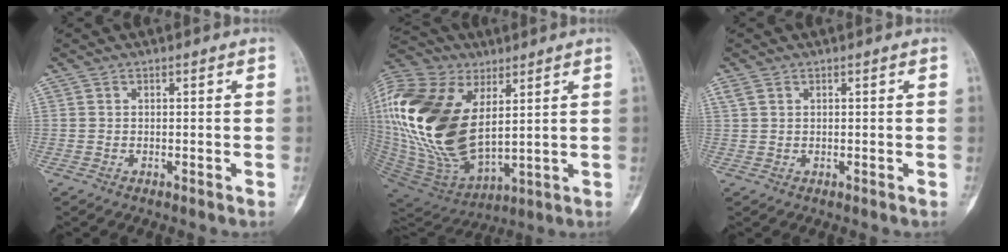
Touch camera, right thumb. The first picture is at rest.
{"total": 28.1, "force": [6.5, 15.9, 22.3], "torque": [-0.489, -0.025, 0.130]}
{"total": 1.5, "force": [0.8, 0.9, 0.9], "torque": [-0.025, 0.009, 0.022]}